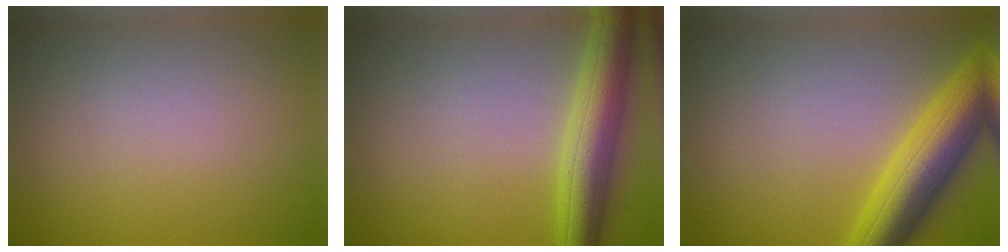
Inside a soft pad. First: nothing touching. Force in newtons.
{"total": 5.9, "press": 5.9, "slide": 0.2}
{"total": 7.4, "press": 7.4, "slide": 0.3}